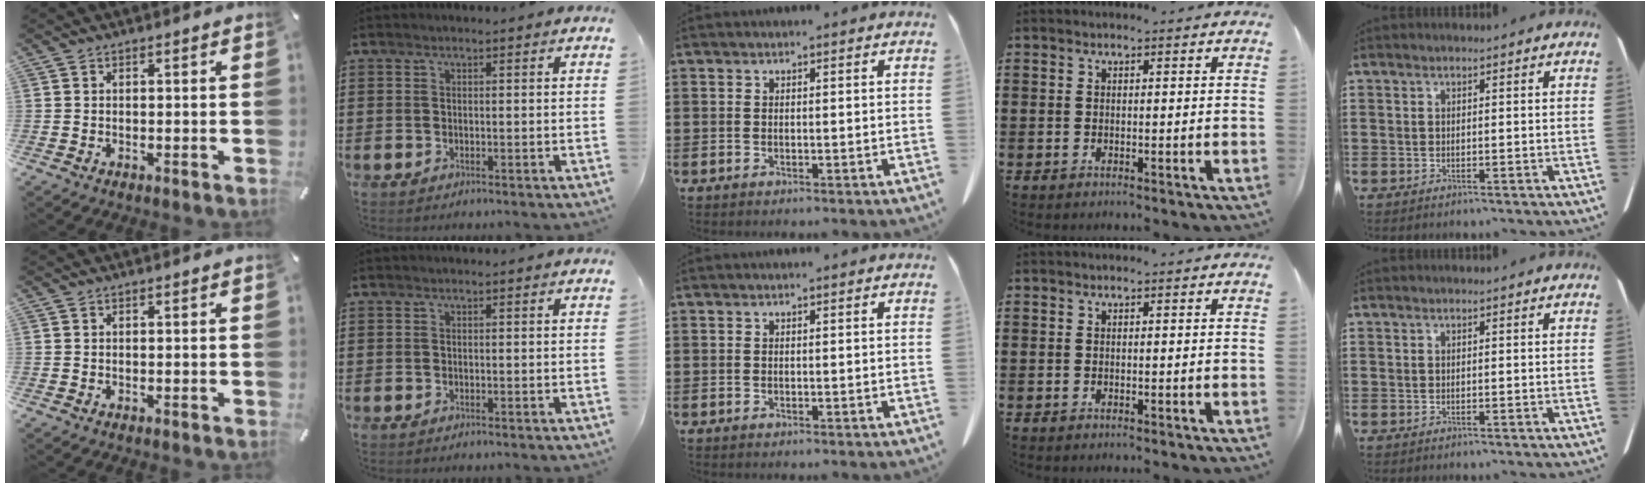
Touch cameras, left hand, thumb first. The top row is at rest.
{}